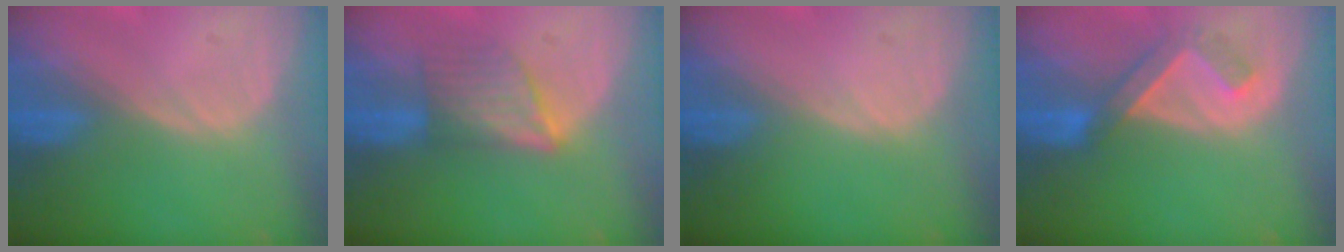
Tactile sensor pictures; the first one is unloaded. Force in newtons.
{"total": 5.9, "press": 5.7, "slide": 1.5}
{"total": 0.0}
{"total": 5.0, "press": 4.9, "slide": 1.0}